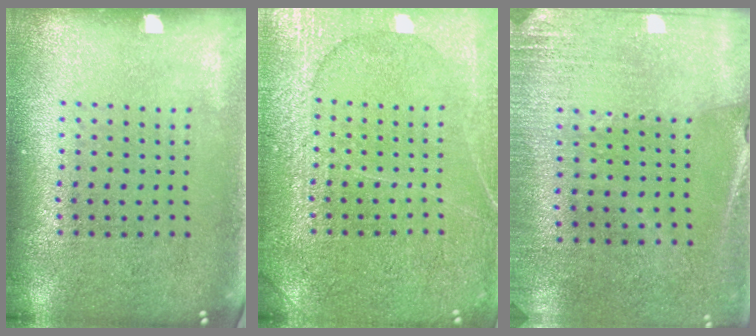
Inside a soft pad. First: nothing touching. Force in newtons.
{"total": 4.9, "press": 4.9, "slide": 0.6}
{"total": 2.7, "press": 2.6, "slide": 0.7}